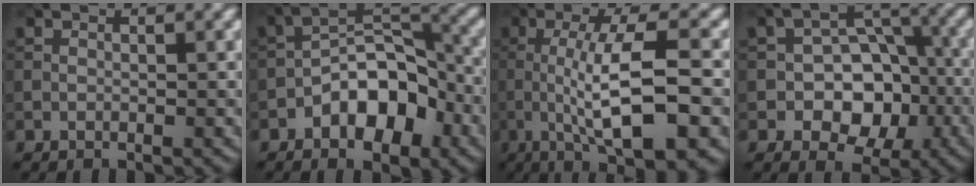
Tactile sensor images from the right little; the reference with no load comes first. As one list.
[{"total": 6.9, "force": [-3.2, 3.8, 4.9], "torque": [-0.062, 0.018, -0.059]}, {"total": 9.9, "force": [-1.9, 2.2, 9.5], "torque": [-0.141, 0.012, -0.039]}, {"total": 7.5, "force": [-2.2, 5.4, 4.7], "torque": [-0.034, 0.009, -0.047]}]